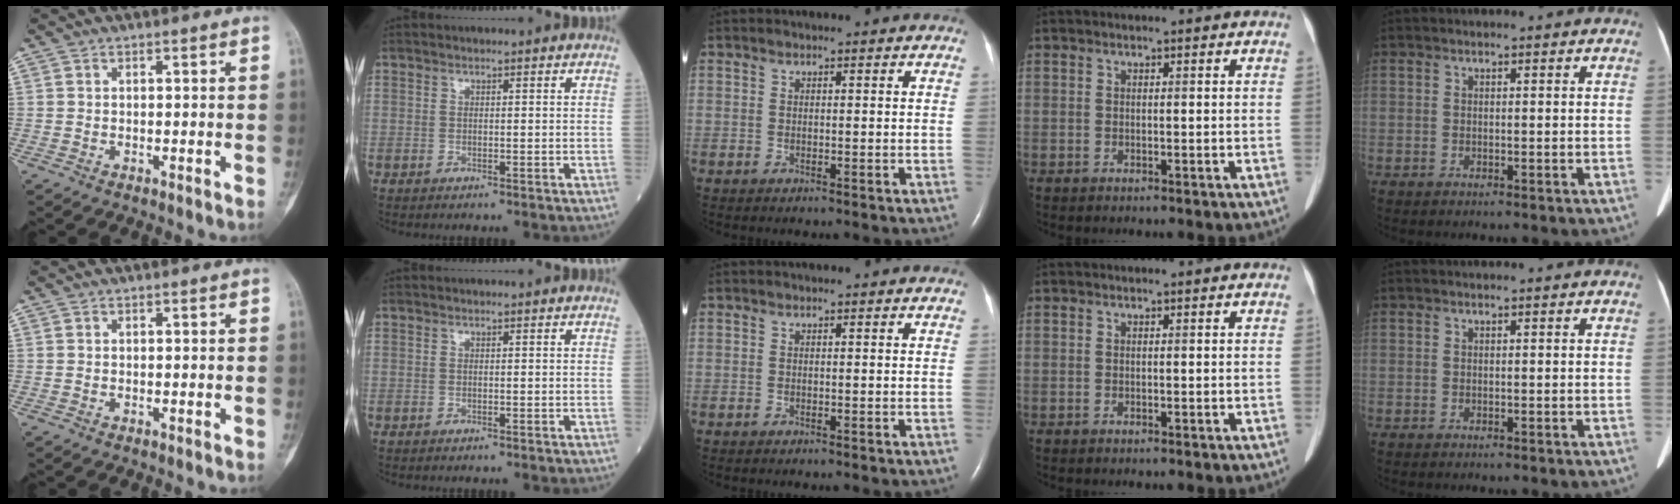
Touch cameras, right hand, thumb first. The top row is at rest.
{}